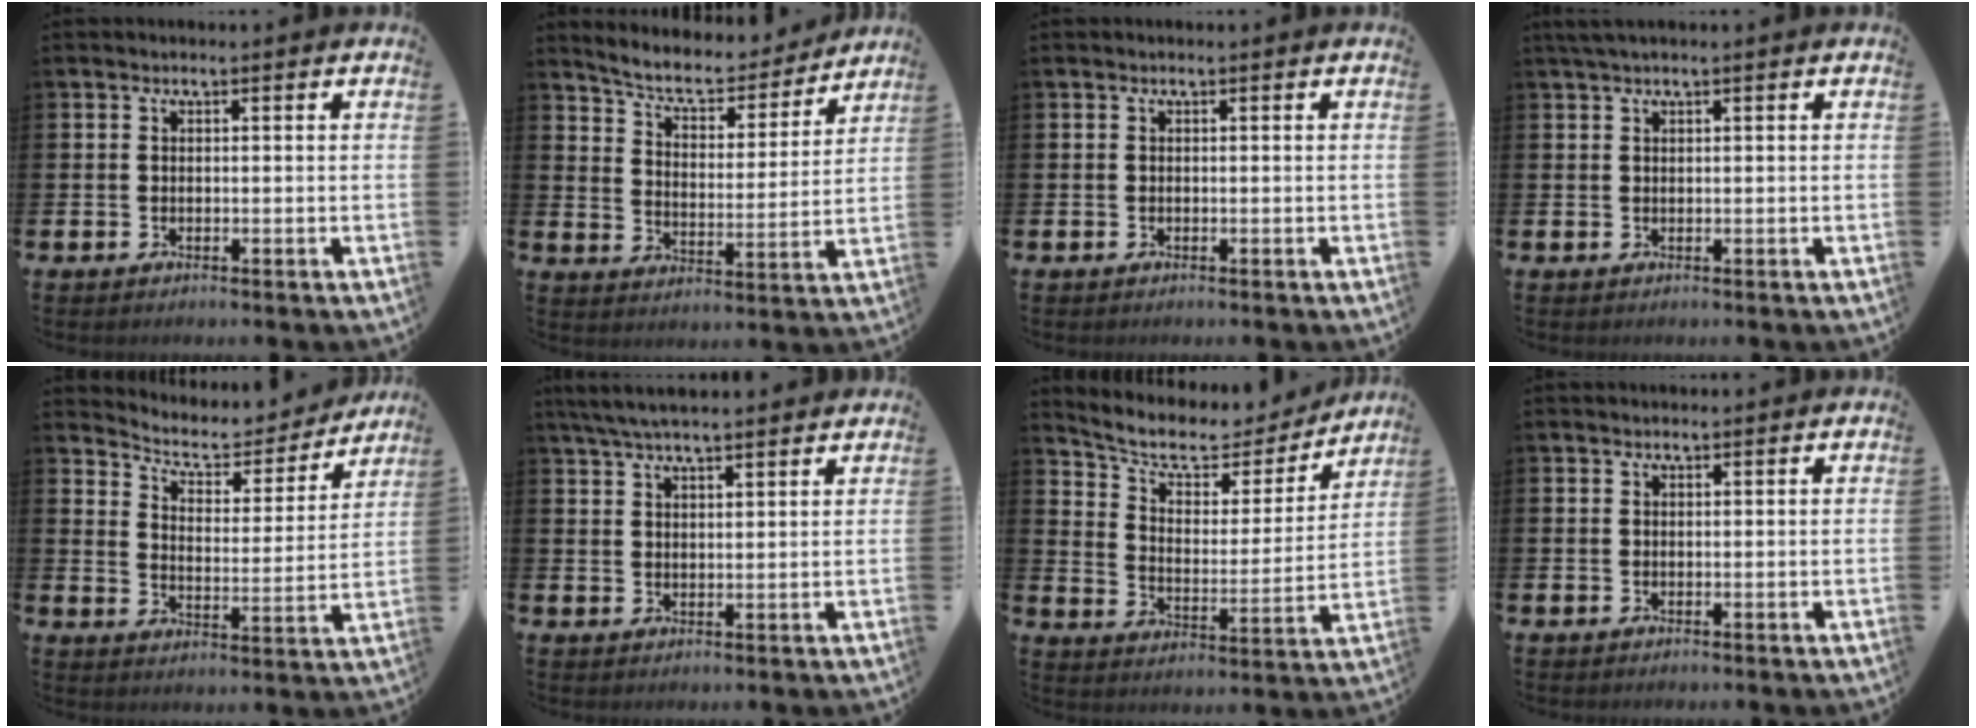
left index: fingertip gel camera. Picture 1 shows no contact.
{"total": 6.3, "force": [5.7, 2.0, 1.7], "torque": [-0.056, -0.044, 0.091]}
{"total": 0.0}
{"total": 1.2, "force": [0.9, 0.0, 0.8], "torque": [-0.020, 0.004, 0.017]}
{"total": 6.5, "force": [6.0, 2.2, 1.4], "torque": [-0.053, -0.045, 0.099]}
{"total": 5.2, "force": [4.8, 0.6, 1.7], "torque": [-0.048, -0.009, 0.090]}
{"total": 7.6, "force": [6.4, 3.0, 2.6], "torque": [-0.079, -0.045, 0.105]}
{"total": 0.7, "force": [0.7, 0.0, 0.0], "torque": [0.013, -0.004, 0.009]}